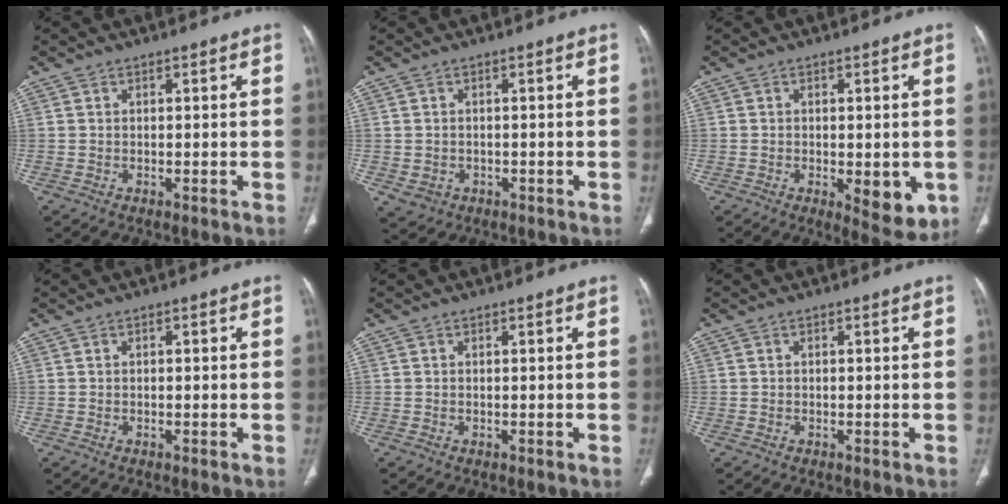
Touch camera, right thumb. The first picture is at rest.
{"total": 3.1, "force": [-0.8, 2.8, 1.1], "torque": [-0.019, 0.004, 0.001]}
{"total": 7.5, "force": [-1.8, 3.3, 6.4], "torque": [-0.065, -0.013, -0.014]}
{"total": 0.0}
{"total": 0.0}
{"total": 0.0}